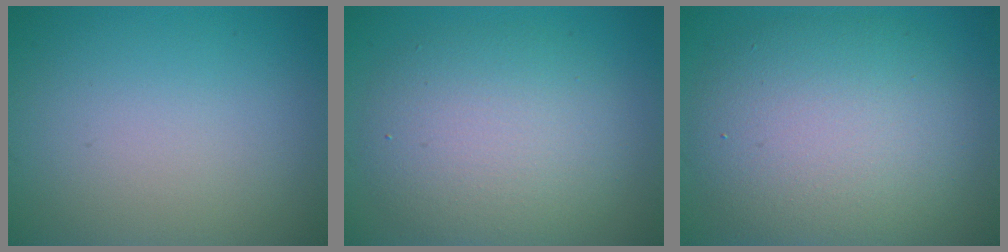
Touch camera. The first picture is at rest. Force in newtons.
{"total": 6.3, "press": 6.3, "slide": 0.2}
{"total": 9.1, "press": 9.1, "slide": 0.6}